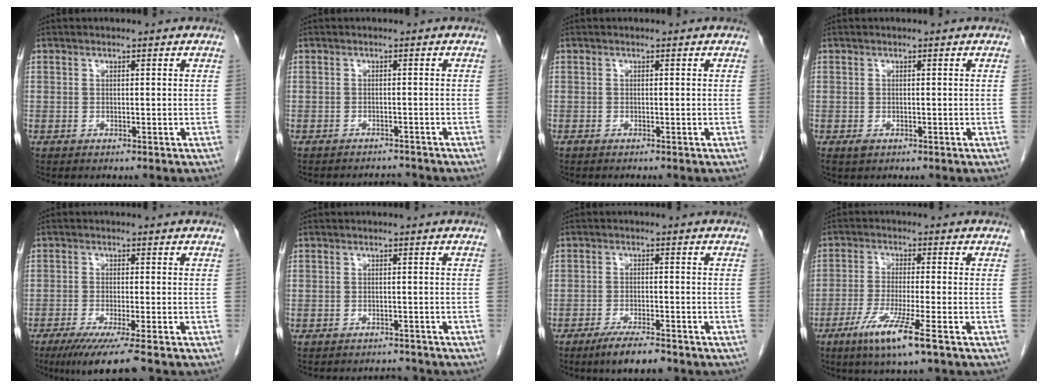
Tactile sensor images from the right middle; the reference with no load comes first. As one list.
[{"total": 3.4, "force": [-3.4, 0.6, -0.1], "torque": [0.003, -0.002, -0.048]}, {"total": 0.6, "force": [-0.6, 0.1, 0.2], "torque": [-0.007, -0.001, -0.011]}, {"total": 1.0, "force": [-0.5, 0.6, 0.5], "torque": [-0.010, 0.000, -0.002]}, {"total": 7.1, "force": [-5.1, -0.7, 4.8], "torque": [-0.076, -0.021, -0.087]}, {"total": 3.6, "force": [-3.5, 0.6, -0.1], "torque": [0.003, -0.002, -0.049]}, {"total": 5.6, "force": [-4.3, 0.7, 3.6], "torque": [-0.068, -0.012, -0.072]}, {"total": 8.5, "force": [-4.6, -0.7, 7.0], "torque": [-0.140, -0.028, -0.088]}]